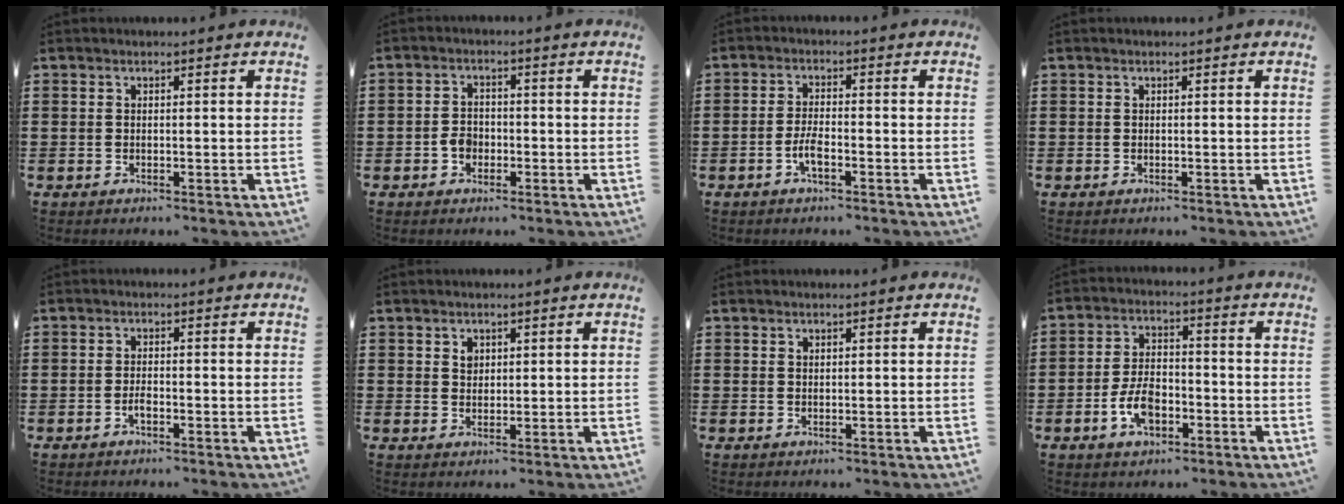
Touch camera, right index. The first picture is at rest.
{"total": 2.8, "force": [-1.1, 2.1, 1.4], "torque": [-0.032, 0.004, -0.023]}
{"total": 3.3, "force": [-1.4, 0.9, 2.8], "torque": [-0.068, -0.004, -0.032]}
{"total": 0.0}
{"total": 1.6, "force": [-0.8, 0.5, 1.3], "torque": [-0.025, 0.000, -0.015]}
{"total": 1.7, "force": [1.0, 1.3, 0.6], "torque": [-0.015, 0.005, 0.018]}
{"total": 0.6, "force": [0.4, 0.4, 0.1], "torque": [-0.004, 0.002, 0.008]}
{"total": 6.5, "force": [-2.6, 3.5, 4.7], "torque": [-0.105, 0.006, -0.053]}